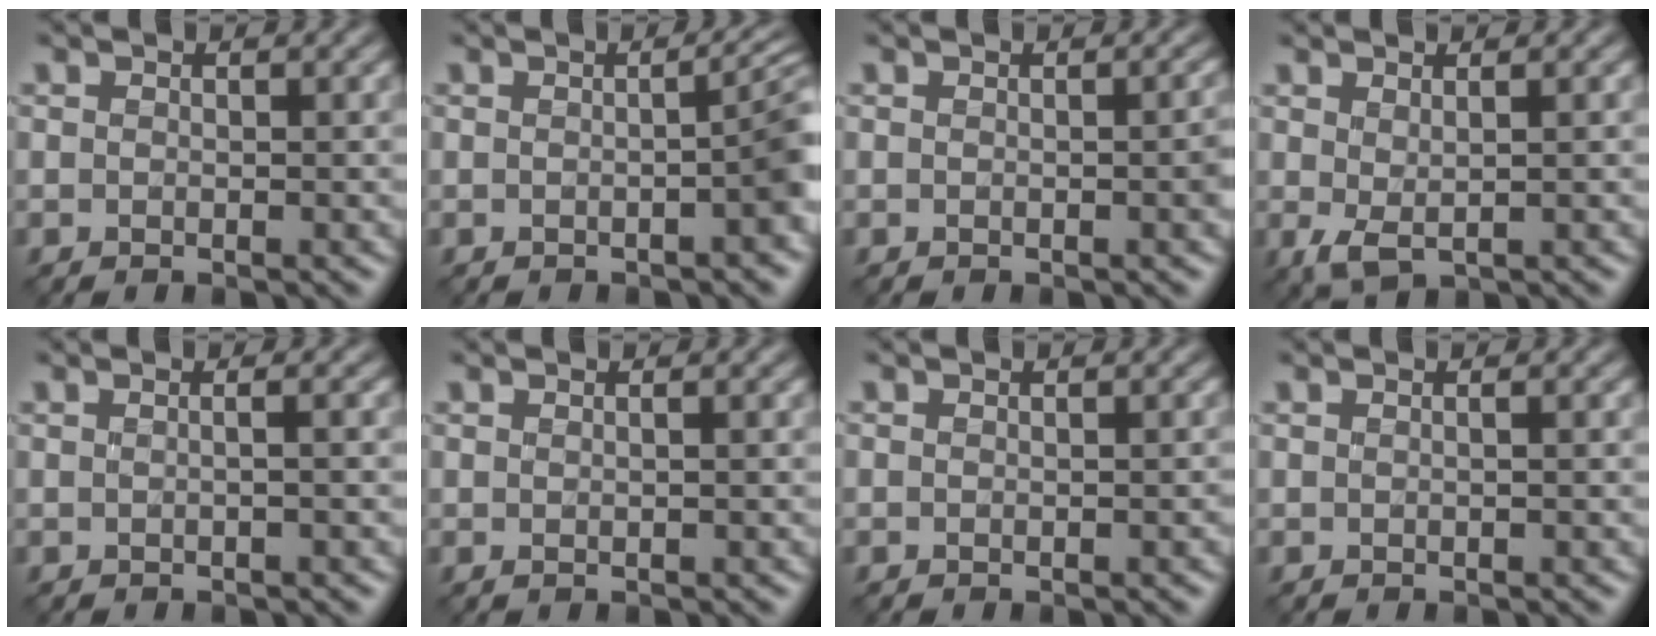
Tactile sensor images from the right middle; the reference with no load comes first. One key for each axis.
{"total": 4.2, "fx": -1.7, "fy": 1.2, "fz": 3.7, "tx": -0.030, "ty": -0.001, "tz": -0.016}
{"total": 1.5, "fx": -0.5, "fy": 0.3, "fz": 1.3, "tx": -0.016, "ty": 0.001, "tz": -0.008}
{"total": 0.8, "fx": 0.6, "fy": 0.1, "fz": 0.5, "tx": -0.021, "ty": 0.005, "tz": 0.011}
{"total": 1.1, "fx": 0.1, "fy": 0.1, "fz": 1.1, "tx": -0.010, "ty": -0.010, "tz": 0.001}
{"total": 0.9, "fx": 0.6, "fy": -0.5, "fz": -0.4, "tx": 0.006, "ty": 0.004, "tz": 0.012}
{"total": 0.5, "fx": -0.4, "fy": 0.1, "fz": 0.3, "tx": -0.003, "ty": 0.000, "tz": -0.005}
{"total": 0.8, "fx": 0.4, "fy": -0.5, "fz": -0.5, "tx": 0.007, "ty": 0.002, "tz": 0.008}